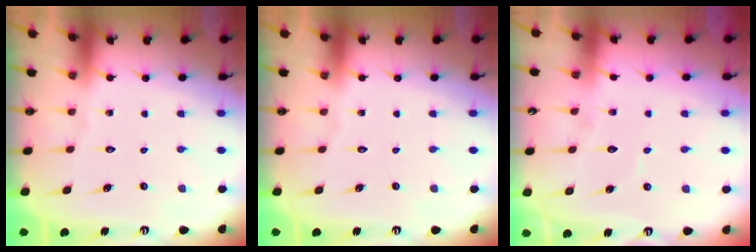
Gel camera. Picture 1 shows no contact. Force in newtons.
{"total": 0.0}
{"total": 4.4, "press": 4.4, "slide": 0.4}